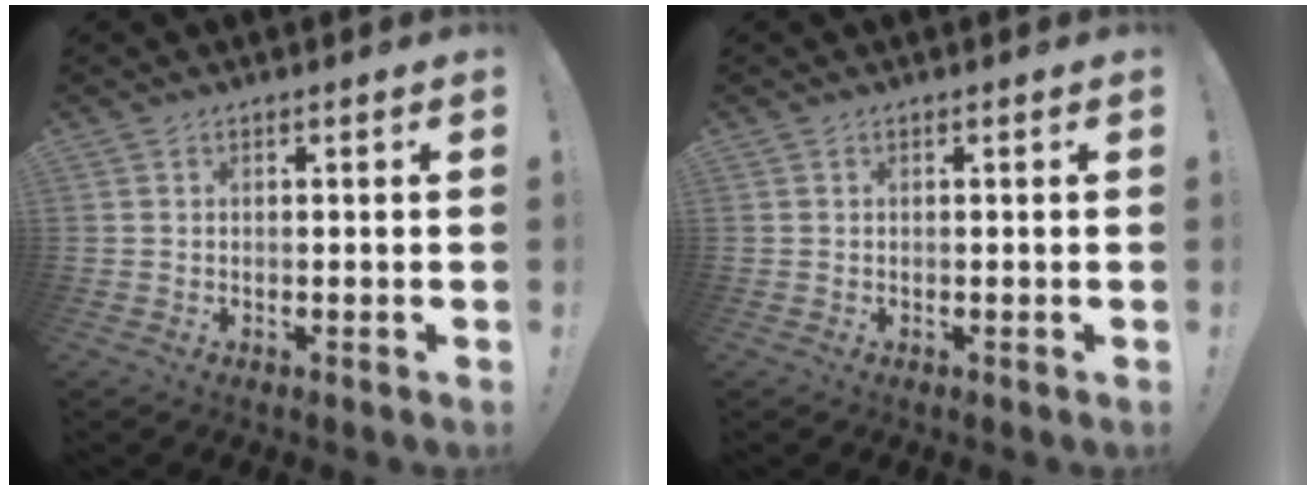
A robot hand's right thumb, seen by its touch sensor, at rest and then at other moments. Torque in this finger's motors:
{"motor_torque": [-0.08, 0.08, 0.00, 0.00, 0.00]}